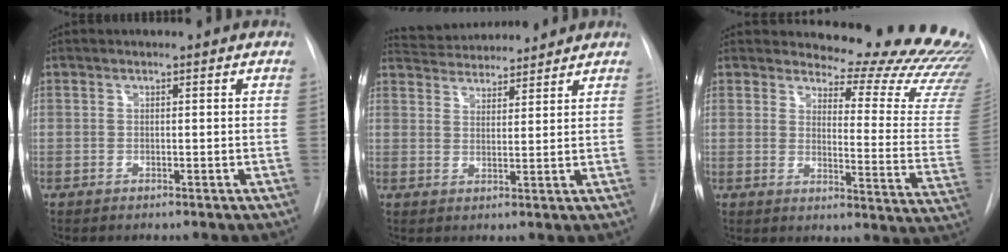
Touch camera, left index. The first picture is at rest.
{"total": 9.4, "force": [9.0, 1.5, 2.0], "torque": [-0.040, 0.024, 0.140]}
{"total": 21.8, "force": [21.3, 2.6, 3.8], "torque": [-0.027, -0.168, 0.223]}